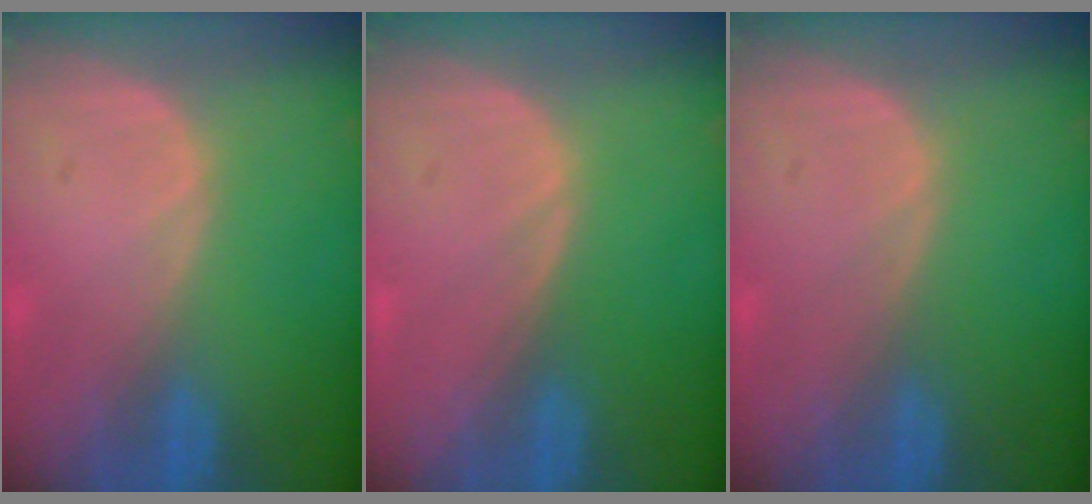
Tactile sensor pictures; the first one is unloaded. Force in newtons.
{"total": 0.0}
{"total": 0.0}